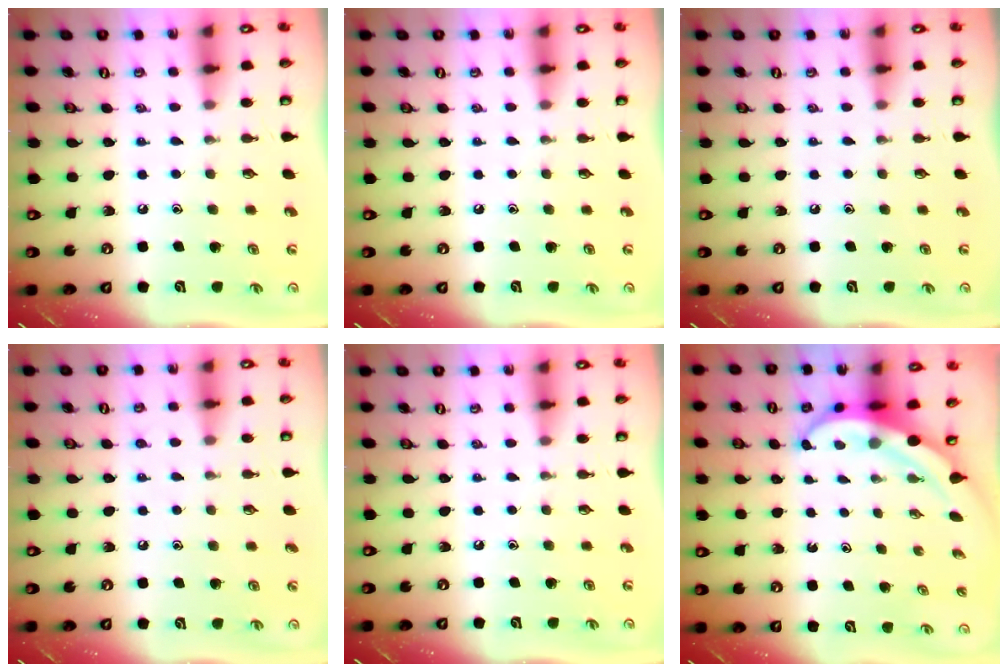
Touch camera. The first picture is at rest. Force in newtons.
{"total": 0.0}
{"total": 0.0}
{"total": 4.3, "press": 4.3, "slide": 0.5}
{"total": 0.0}
{"total": 4.5, "press": 4.4, "slide": 0.5}